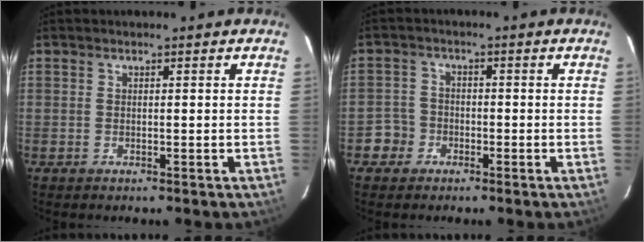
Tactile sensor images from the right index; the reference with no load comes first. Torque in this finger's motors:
{"motor_torque": [-0.85, 0.06, -1.02, -0.21]}